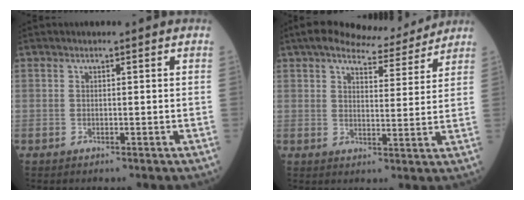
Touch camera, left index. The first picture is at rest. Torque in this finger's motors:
{"motor_torque": [0.82, -0.90, 0.20, 0.00]}